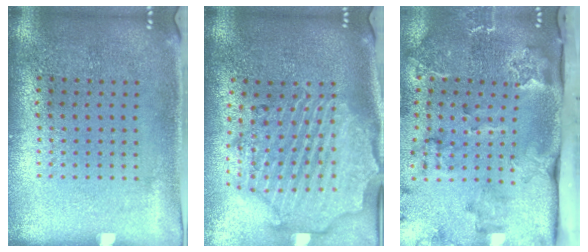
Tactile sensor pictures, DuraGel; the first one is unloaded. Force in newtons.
{"total": 3.0, "press": 2.6, "slide": 1.5}
{"total": 2.8, "press": 2.4, "slide": 1.5}